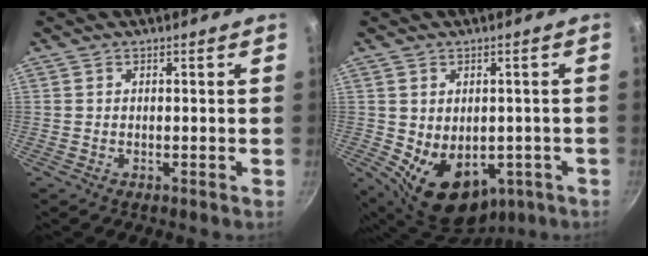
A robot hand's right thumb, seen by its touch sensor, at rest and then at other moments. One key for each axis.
{"total": 12.9, "fx": -2.7, "fy": 9.2, "fz": 8.6, "tx": -0.101, "ty": -0.010, "tz": -0.008}